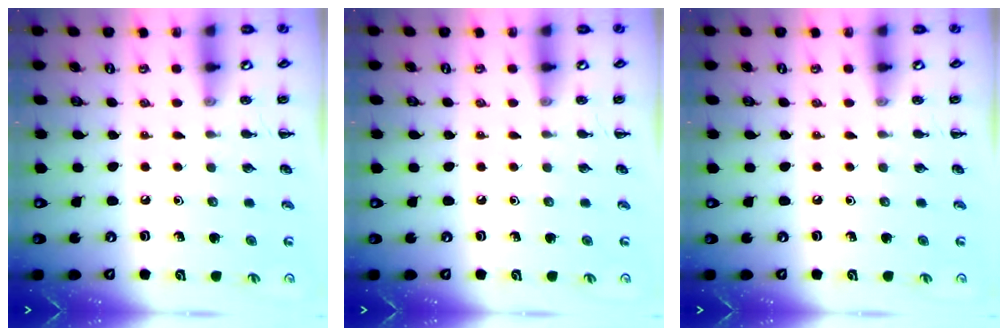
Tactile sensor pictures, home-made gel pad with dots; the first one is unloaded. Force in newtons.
{"total": 0.0}
{"total": 0.0}